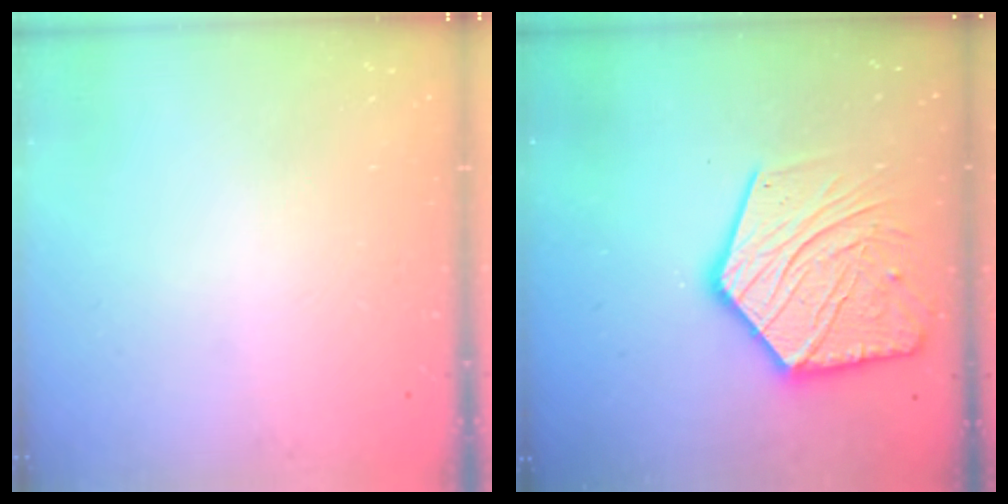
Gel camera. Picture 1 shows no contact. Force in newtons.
{"total": 20.8, "press": 20.7, "slide": 1.6}